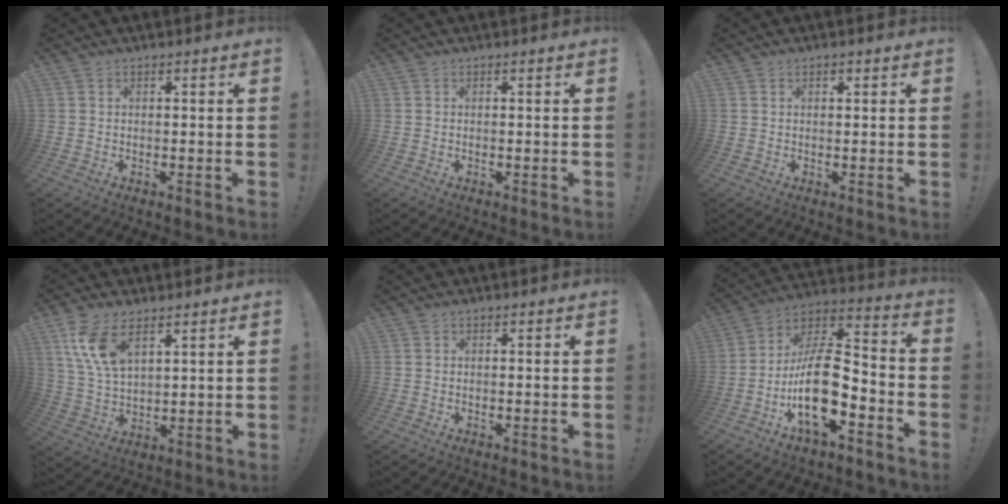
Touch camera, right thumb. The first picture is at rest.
{"total": 0.0}
{"total": 0.5, "force": [0.2, 0.5, 0.1], "torque": [0.001, -0.001, 0.003]}
{"total": 10.8, "force": [6.1, 5.2, 7.3], "torque": [-0.163, -0.015, 0.115]}
{"total": 0.0}
{"total": 19.3, "force": [-6.2, 8.8, 16.0], "torque": [-0.312, 0.034, -0.098]}